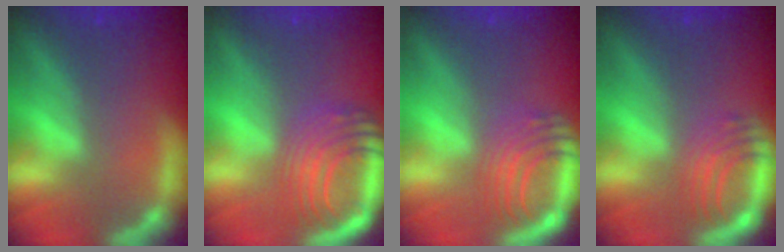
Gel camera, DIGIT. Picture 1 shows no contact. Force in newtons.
{"total": 10.1}
{"total": 7.1}
{"total": 5.0}